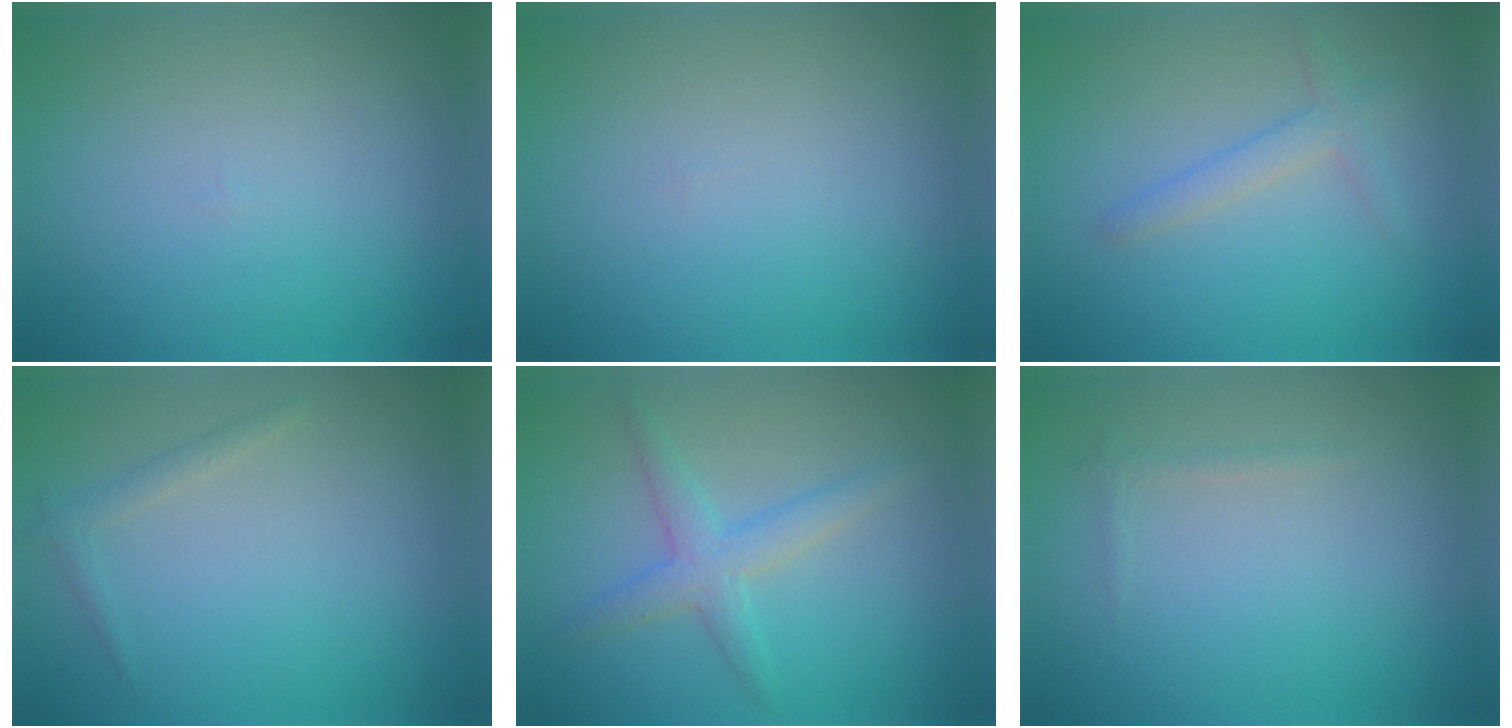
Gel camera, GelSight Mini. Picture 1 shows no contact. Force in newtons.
{"total": 0.0}
{"total": 1.9, "press": 1.9, "slide": 0.1}
{"total": 1.0, "press": 1.0, "slide": 0.0}
{"total": 3.0, "press": 3.0, "slide": 0.2}
{"total": 0.6, "press": 0.6, "slide": 0.0}